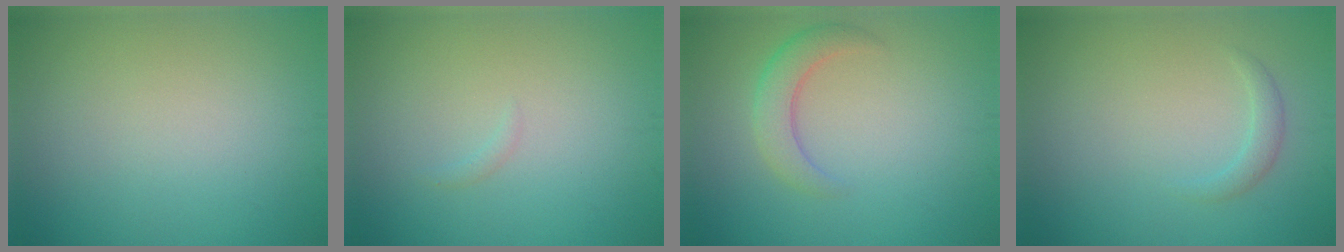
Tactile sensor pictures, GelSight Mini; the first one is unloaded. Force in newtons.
{"total": 0.5, "press": 0.5, "slide": 0.1}
{"total": 2.8, "press": 2.8, "slide": 0.1}
{"total": 1.2, "press": 1.2, "slide": 0.0}